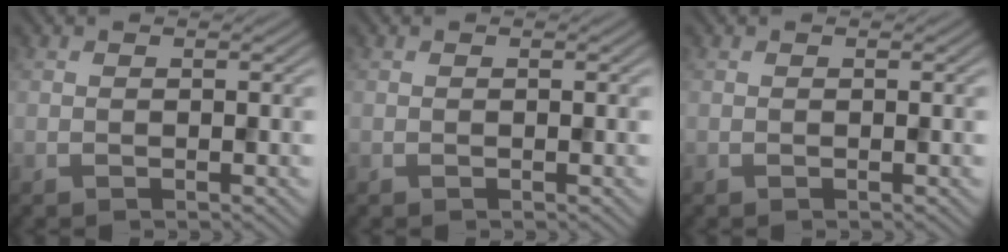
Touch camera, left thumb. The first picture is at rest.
{"total": 0.0}
{"total": 0.0}